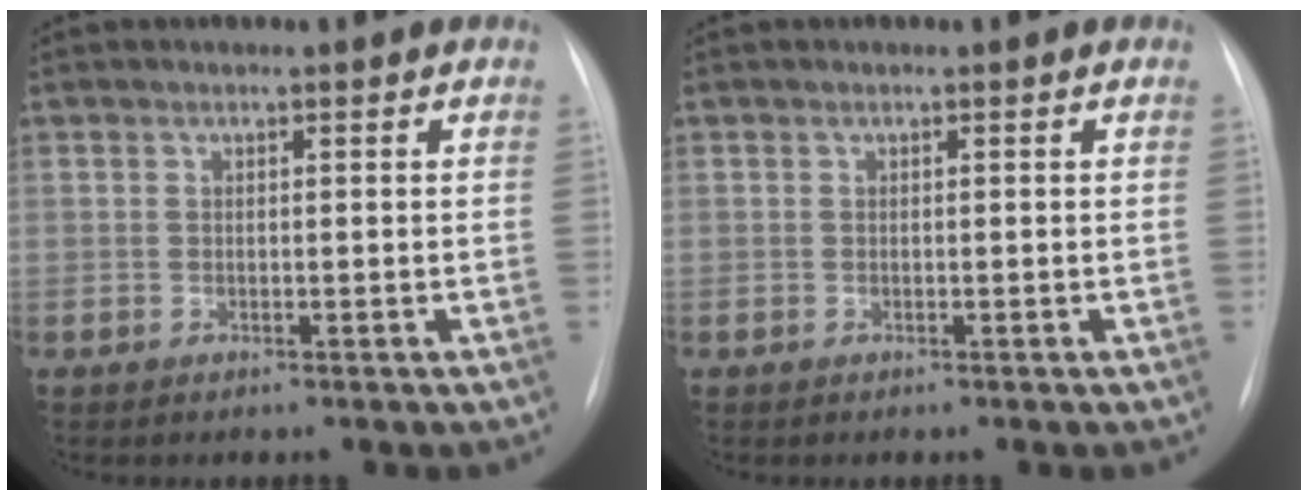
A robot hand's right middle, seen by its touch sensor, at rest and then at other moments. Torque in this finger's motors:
{"motor_torque": [0.11, -0.11, 0.02, -0.02]}